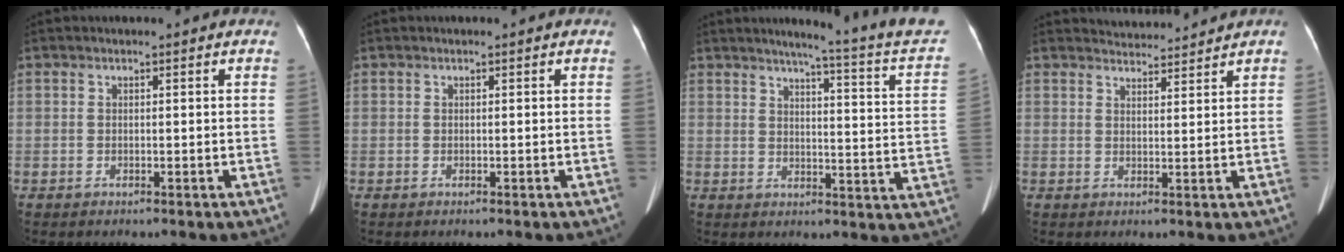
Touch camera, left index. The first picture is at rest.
{"total": 0.0}
{"total": 18.7, "force": [16.5, -1.2, 8.6], "torque": [-0.116, -0.072, 0.180]}
{"total": 4.2, "force": [4.1, -0.2, -0.3], "torque": [-0.007, 0.009, 0.064]}